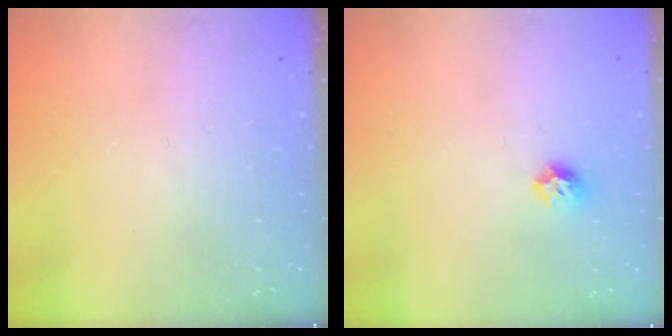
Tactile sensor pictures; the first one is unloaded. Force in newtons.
{"total": 5.3, "press": 5.3, "slide": 0.7}